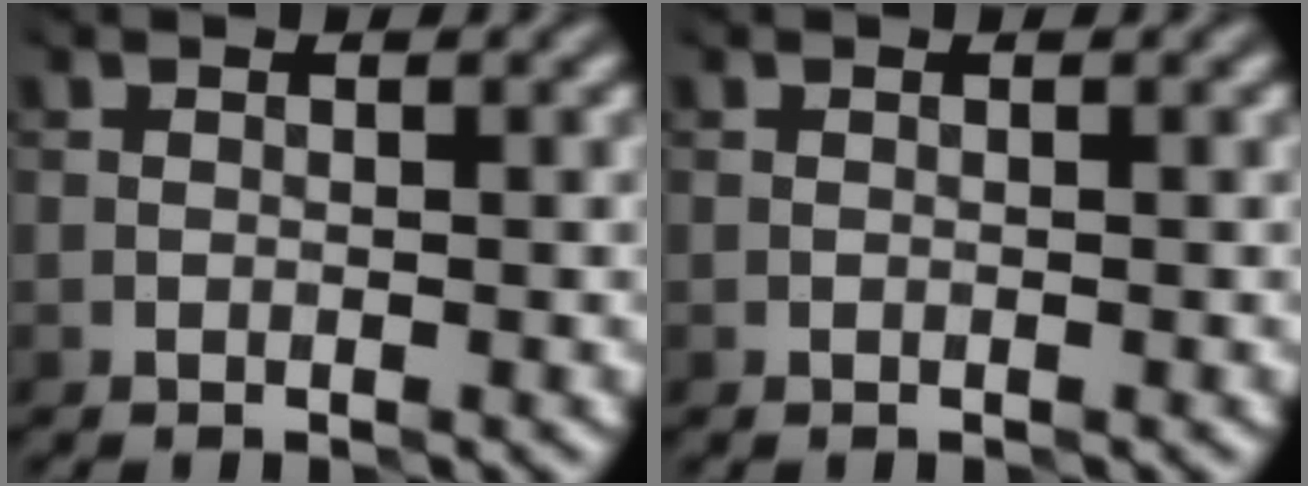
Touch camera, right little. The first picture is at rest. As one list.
[{"total": 0.0}]